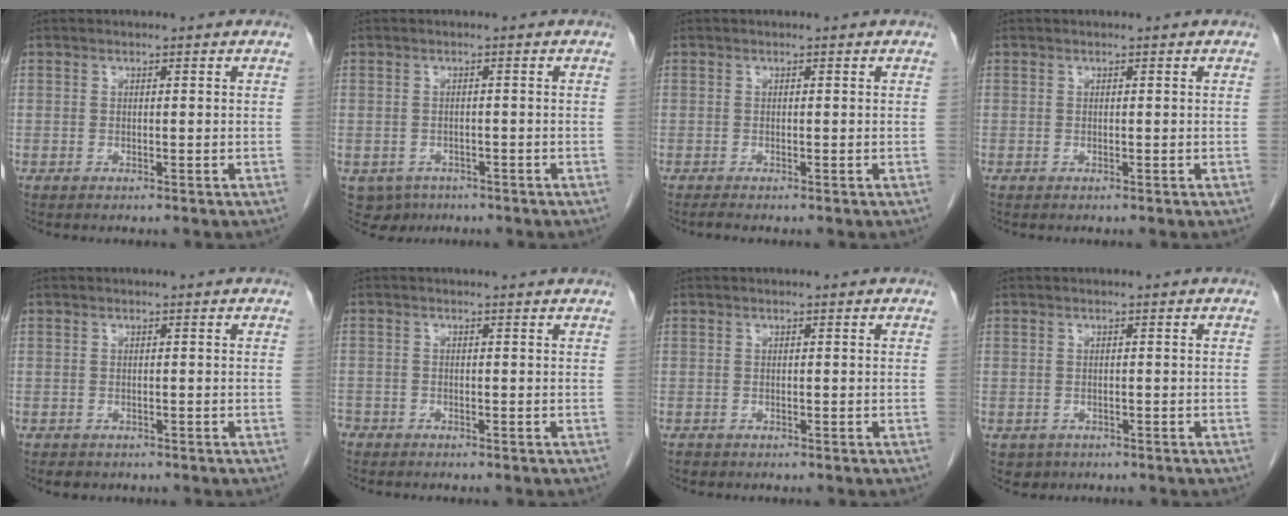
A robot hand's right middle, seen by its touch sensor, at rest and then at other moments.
{"total": 4.0, "force": [-2.5, 3.1, 0.6], "torque": [-0.007, 0.002, -0.032]}
{"total": 0.5, "force": [-0.4, -0.1, 0.2], "torque": [-0.009, -0.002, -0.009]}
{"total": 0.0}
{"total": 1.8, "force": [-1.4, 1.1, 0.4], "torque": [-0.013, 0.000, -0.015]}
{"total": 2.4, "force": [-1.5, 1.4, 1.1], "torque": [-0.019, 0.004, -0.021]}
{"total": 0.6, "force": [-0.4, 0.4, 0.1], "torque": [-0.009, 0.001, -0.006]}
{"total": 2.2, "force": [-1.2, 1.7, 0.2], "torque": [-0.006, 0.004, -0.014]}